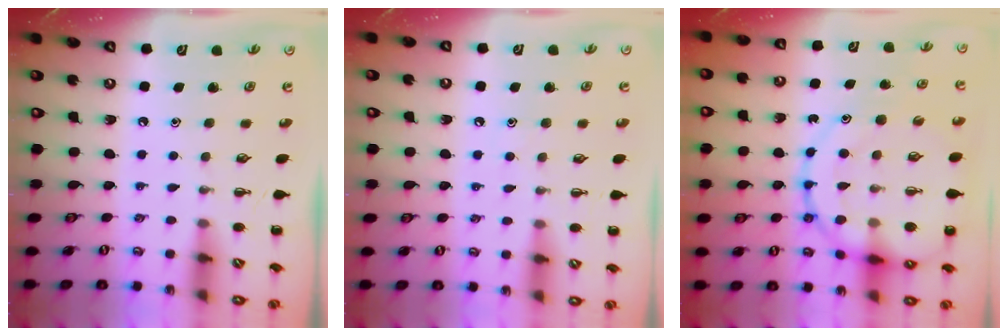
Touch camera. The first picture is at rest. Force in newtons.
{"total": 5.7, "press": 5.5, "slide": 1.5}
{"total": 20.7, "press": 20.5, "slide": 2.6}